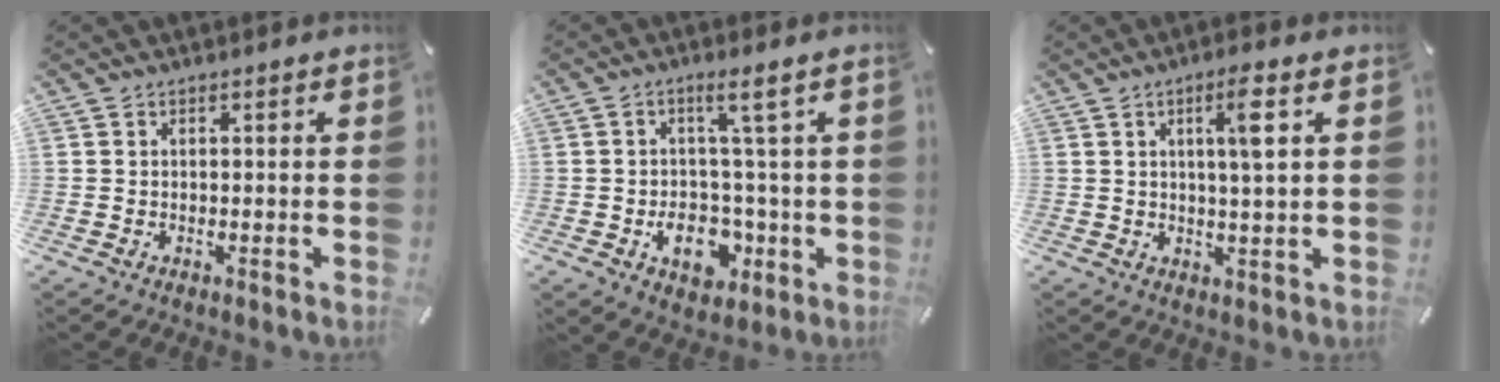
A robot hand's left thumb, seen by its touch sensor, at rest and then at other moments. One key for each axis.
{"total": 10.9, "fx": -0.9, "fy": 6.7, "fz": 8.5, "tx": -0.128, "ty": 0.002, "tz": -0.012}
{"total": 6.5, "fx": 2.3, "fy": 0.6, "fz": 6.1, "tx": -0.107, "ty": -0.004, "tz": 0.030}